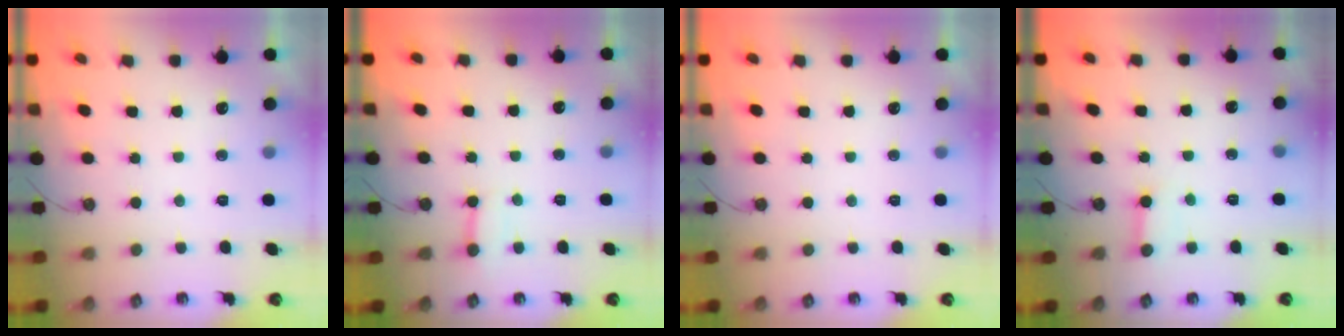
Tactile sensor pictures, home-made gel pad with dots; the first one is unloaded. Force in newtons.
{"total": 3.4, "press": 3.4, "slide": 0.2}
{"total": 0.0}
{"total": 3.6, "press": 3.6, "slide": 0.4}